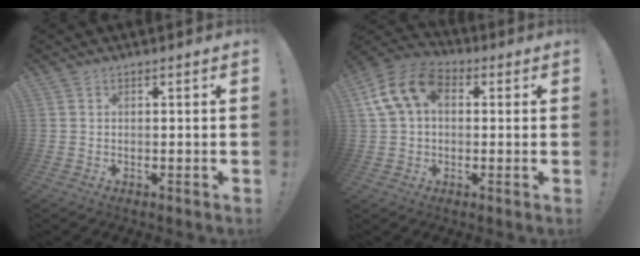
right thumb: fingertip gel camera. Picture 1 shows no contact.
{"total": 13.9, "force": [3.7, 9.7, 9.3], "torque": [-0.163, 0.002, 0.074]}